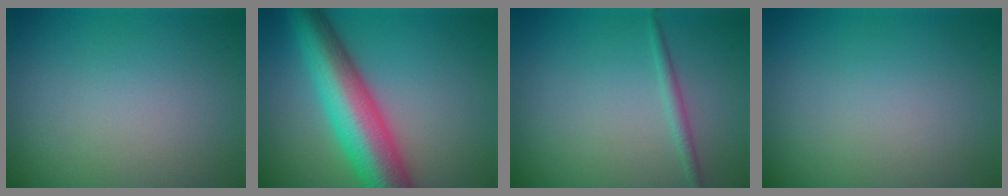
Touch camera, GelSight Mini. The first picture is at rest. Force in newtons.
{"total": 10.0, "press": 10.0, "slide": 0.3}
{"total": 1.2, "press": 1.2, "slide": 0.1}
{"total": 0.0}